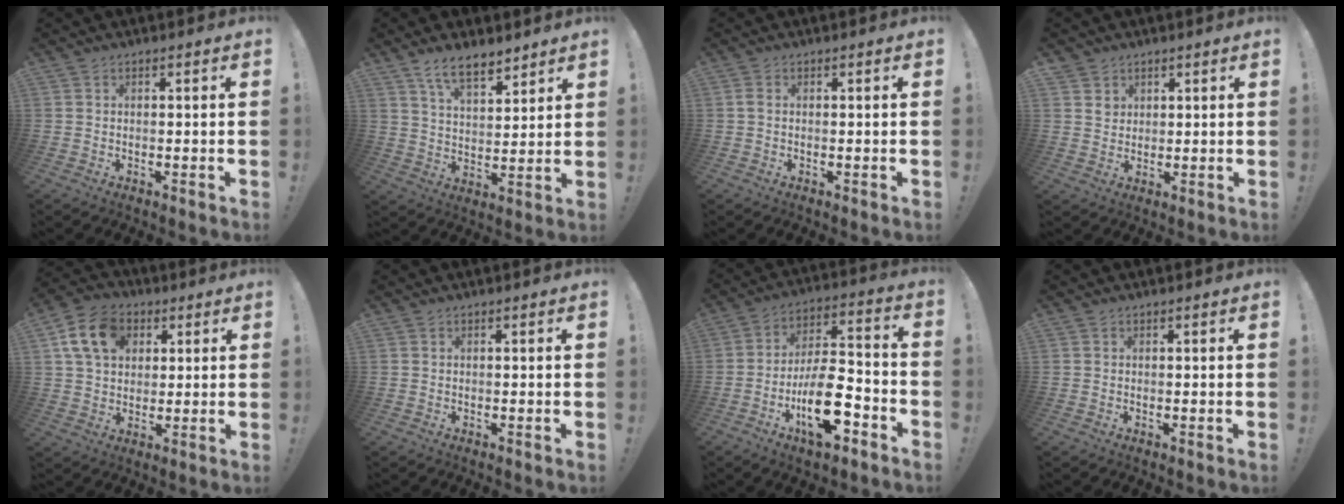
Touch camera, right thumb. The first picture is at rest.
{"total": 9.7, "force": [7.3, 3.6, 5.3], "torque": [-0.090, -0.040, 0.137]}
{"total": 0.9, "force": [0.0, 0.4, 0.8], "torque": [-0.018, 0.005, 0.000]}
{"total": 4.8, "force": [2.8, 4.0, 0.4], "torque": [0.005, -0.027, 0.051]}
{"total": 13.4, "force": [4.9, 10.1, 7.3], "torque": [-0.116, -0.004, 0.100]}
{"total": 0.0}
{"total": 18.8, "force": [-8.3, 8.2, 14.7], "torque": [-0.253, 0.055, -0.128]}
{"total": 0.0}